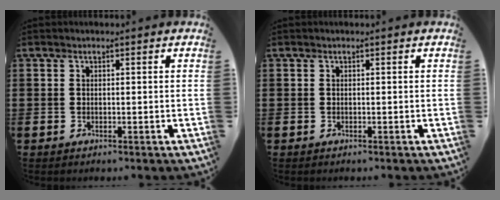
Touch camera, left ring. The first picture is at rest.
{"total": 0.0}